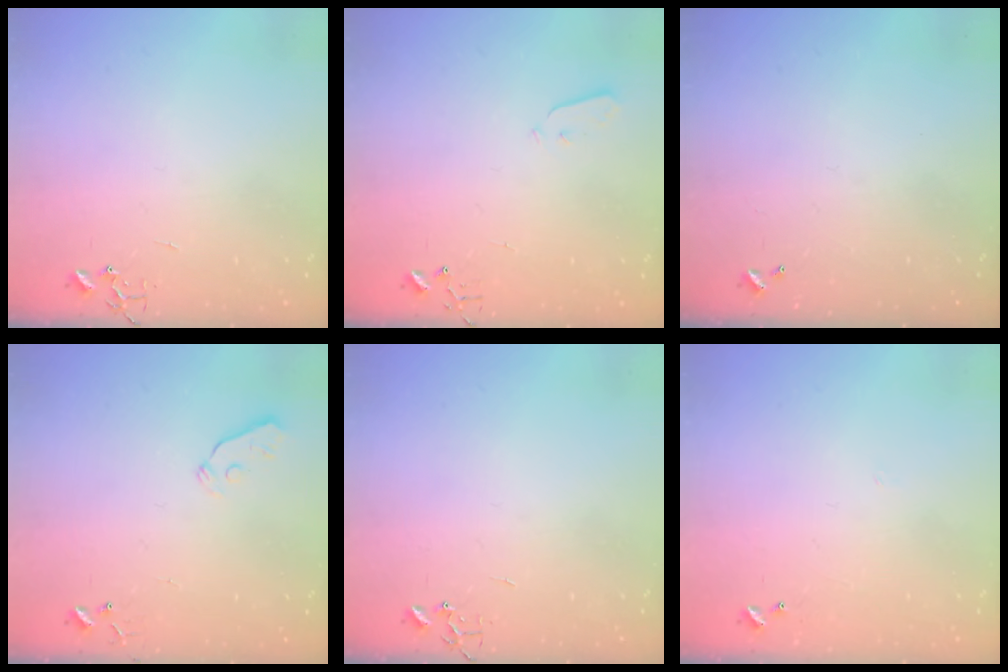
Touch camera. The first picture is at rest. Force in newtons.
{"total": 2.5, "press": 2.5, "slide": 0.4}
{"total": 0.0}
{"total": 3.3, "press": 3.2, "slide": 0.7}
{"total": 0.0}
{"total": 4.5, "press": 4.4, "slide": 0.4}